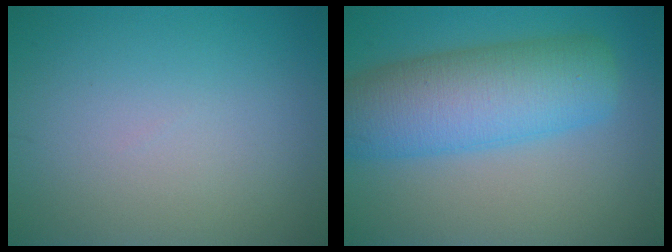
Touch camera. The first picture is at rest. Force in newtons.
{"total": 8.7, "press": 8.7, "slide": 0.3}